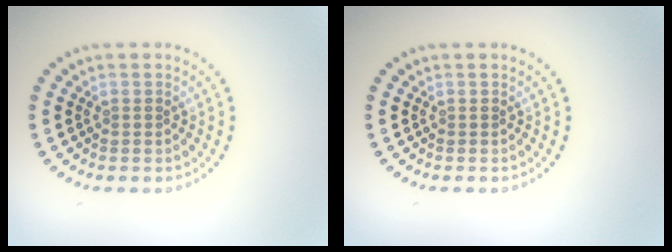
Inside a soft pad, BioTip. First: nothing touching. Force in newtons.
{"total": 0.0}